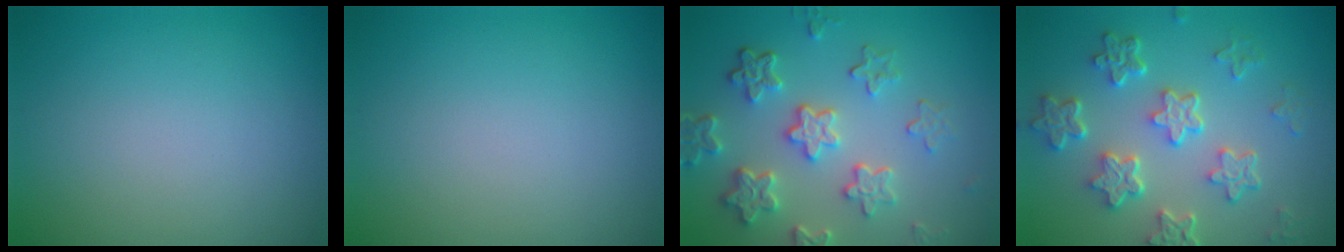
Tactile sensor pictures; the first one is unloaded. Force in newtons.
{"total": 0.0}
{"total": 5.6, "press": 4.4, "slide": 3.6}
{"total": 5.6, "press": 4.4, "slide": 3.6}